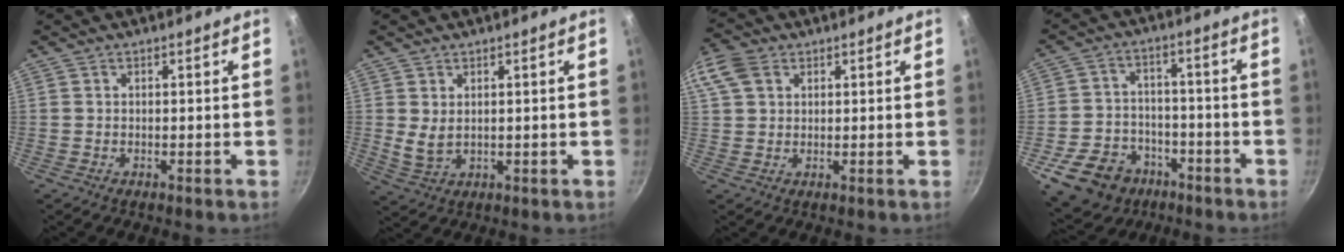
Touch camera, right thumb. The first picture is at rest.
{"total": 3.9, "force": [1.1, 2.3, 2.9], "torque": [-0.052, -0.015, 0.031]}
{"total": 7.2, "force": [3.1, 5.0, 4.1], "torque": [-0.080, 0.008, 0.053]}
{"total": 14.4, "force": [-7.6, 10.3, 6.5], "torque": [-0.099, 0.049, -0.116]}